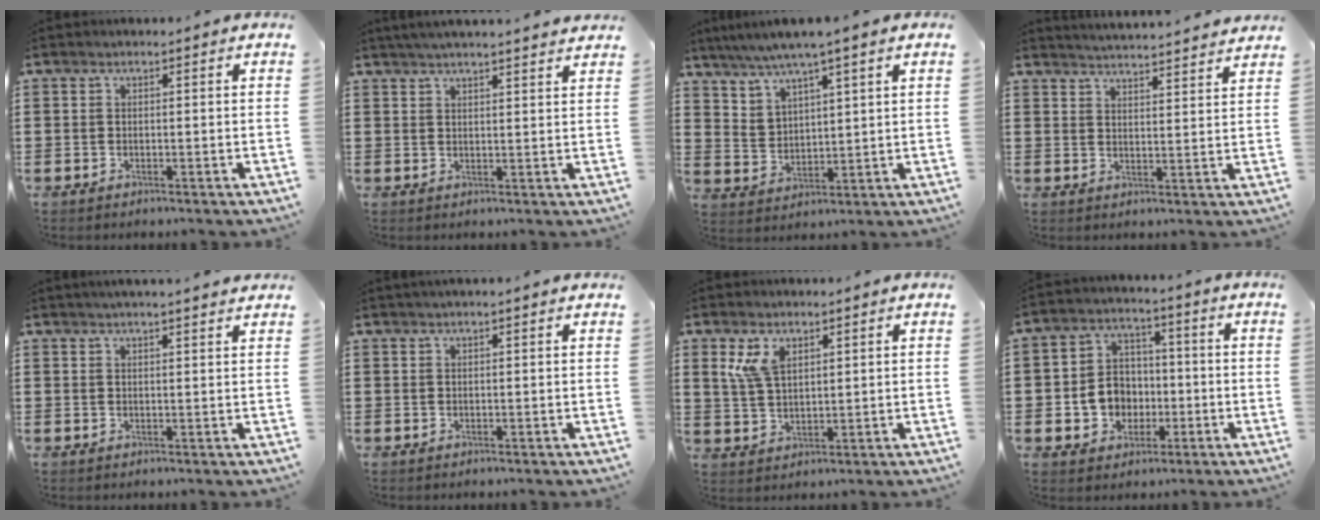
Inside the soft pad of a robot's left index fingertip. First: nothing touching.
{"total": 2.7, "force": [2.6, -0.5, 0.5], "torque": [-0.018, -0.007, 0.048]}
{"total": 4.0, "force": [3.6, 0.4, 1.7], "torque": [-0.044, -0.010, 0.064]}
{"total": 3.8, "force": [3.8, -0.7, 0.1], "torque": [-0.015, -0.025, 0.065]}
{"total": 2.0, "force": [1.9, -0.2, 0.6], "torque": [-0.015, 0.000, 0.036]}
{"total": 0.8, "force": [0.6, -0.1, 0.5], "torque": [-0.011, -0.001, 0.012]}
{"total": 4.5, "force": [2.4, 2.2, 3.1], "torque": [-0.070, 0.005, 0.043]}
{"total": 6.6, "force": [-1.3, 6.0, 2.5], "torque": [-0.054, 0.016, -0.023]}